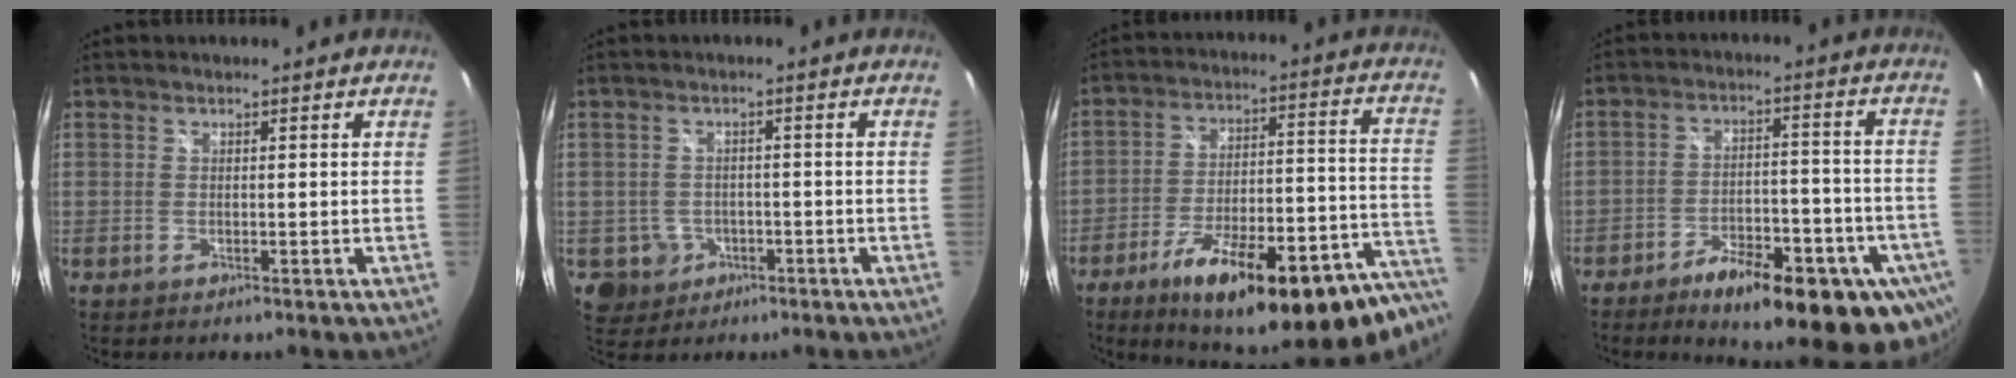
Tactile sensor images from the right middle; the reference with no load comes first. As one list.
[{"total": 5.1, "force": [-1.7, 4.7, 0.9], "torque": [-0.030, 0.007, -0.016]}, {"total": 30.5, "force": [-22.5, 8.2, 18.9], "torque": [-0.249, -0.012, -0.305]}, {"total": 22.1, "force": [-12.8, 8.0, 16.1], "torque": [-0.235, -0.023, -0.166]}]